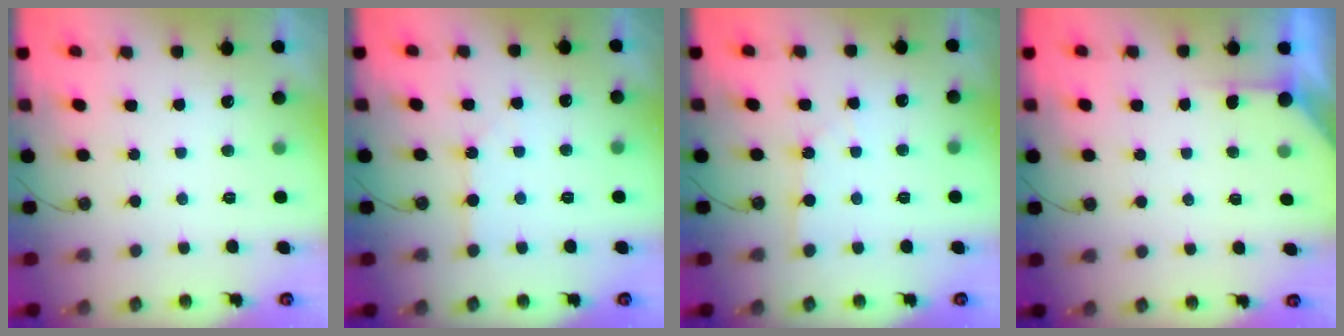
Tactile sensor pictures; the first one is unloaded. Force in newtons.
{"total": 1.8, "press": 1.8, "slide": 0.4}
{"total": 1.8, "press": 1.8, "slide": 0.3}
{"total": 2.7, "press": 2.7, "slide": 0.3}